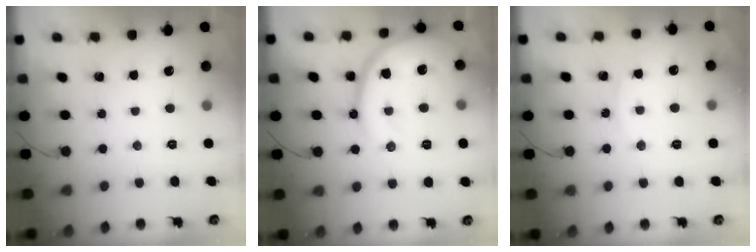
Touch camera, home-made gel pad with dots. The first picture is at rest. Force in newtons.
{"total": 17.3, "press": 17.2, "slide": 1.3}
{"total": 7.8, "press": 7.8, "slide": 0.4}